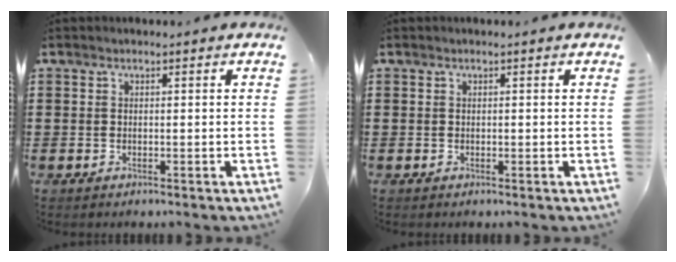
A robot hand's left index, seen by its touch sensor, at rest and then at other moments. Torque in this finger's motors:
{"motor_torque": [0.06, 0.00, 0.01, 0.00]}